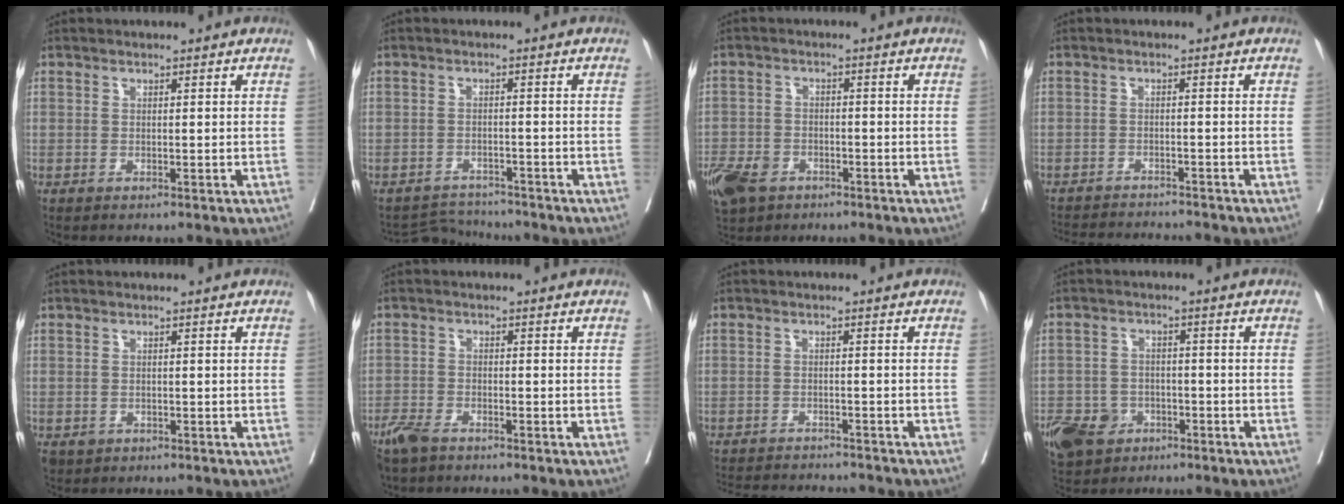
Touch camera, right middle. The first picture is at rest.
{"total": 4.0, "force": [-3.8, -0.1, -1.2], "torque": [0.018, -0.004, -0.061]}
{"total": 9.6, "force": [-5.8, 6.2, 4.5], "torque": [-0.108, -0.005, -0.099]}
{"total": 9.5, "force": [-9.2, 0.5, 2.5], "torque": [-0.036, -0.007, -0.131]}
{"total": 1.7, "force": [-0.8, 1.4, 0.4], "torque": [-0.009, 0.000, -0.008]}
{"total": 4.4, "force": [-3.5, 1.4, 2.2], "torque": [-0.046, -0.006, -0.064]}
{"total": 10.6, "force": [-10.1, 1.3, 3.0], "torque": [-0.050, -0.005, -0.140]}
{"total": 7.7, "force": [-4.5, 5.8, 2.5], "torque": [-0.053, 0.004, -0.073]}